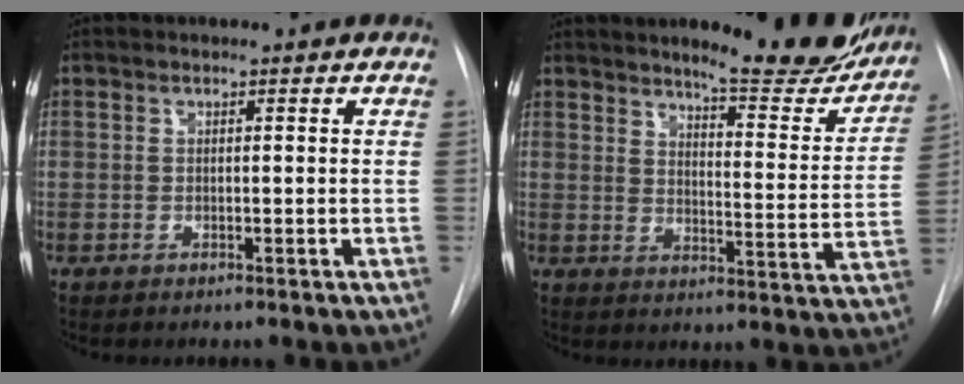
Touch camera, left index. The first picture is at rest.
{"total": 15.0, "force": [13.3, 2.2, 6.6], "torque": [-0.077, -0.061, 0.161]}